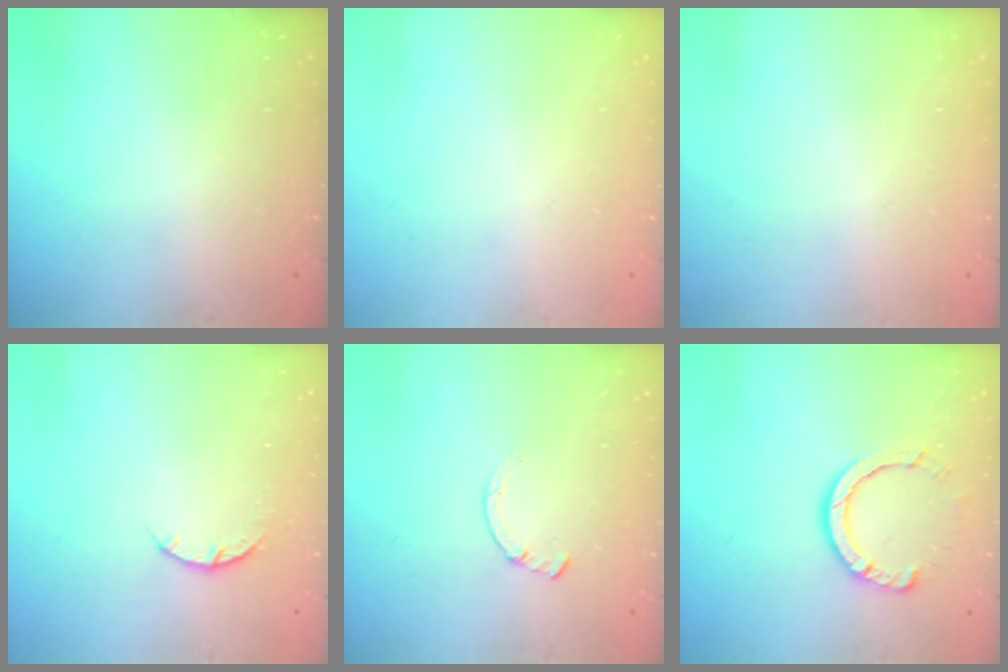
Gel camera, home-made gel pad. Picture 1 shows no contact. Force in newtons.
{"total": 0.0}
{"total": 2.4, "press": 2.4, "slide": 0.2}
{"total": 4.3, "press": 4.2, "slide": 0.6}
{"total": 0.7, "press": 0.6, "slide": 0.2}
{"total": 8.0, "press": 8.0, "slide": 0.8}